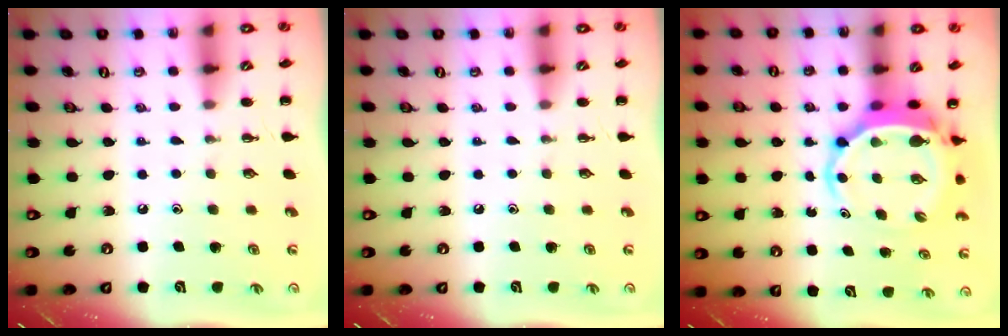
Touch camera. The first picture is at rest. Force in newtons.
{"total": 0.0}
{"total": 5.7, "press": 5.5, "slide": 1.3}